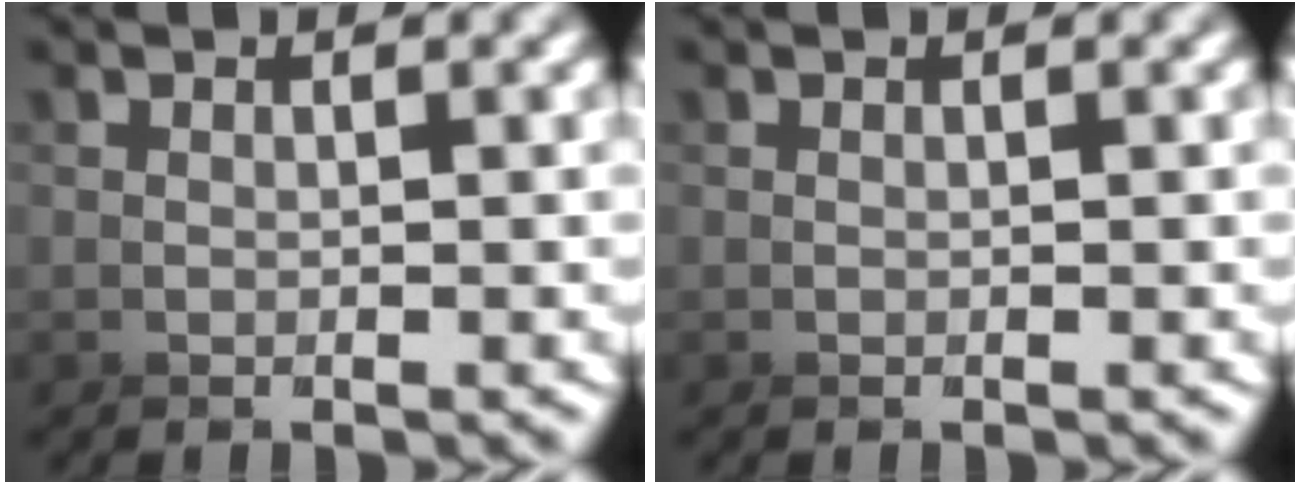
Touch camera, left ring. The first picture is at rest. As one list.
[{"total": 0.0}]